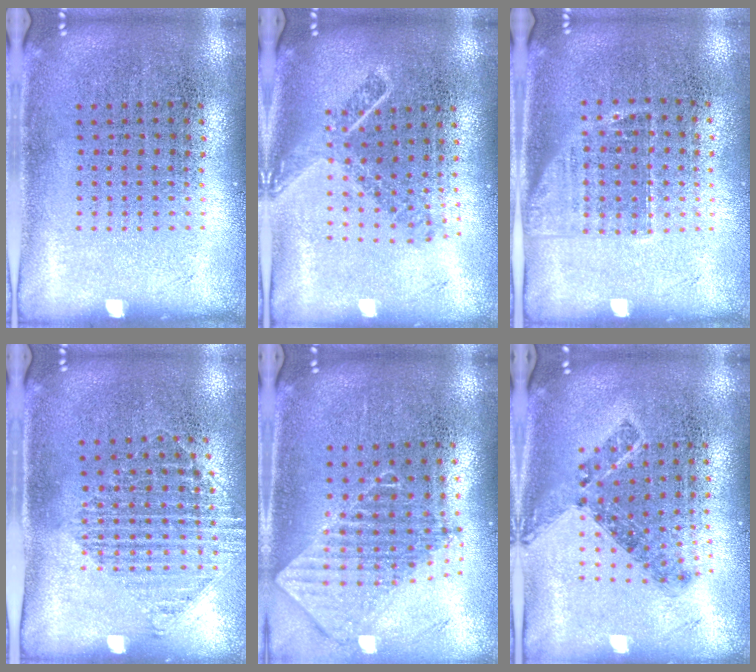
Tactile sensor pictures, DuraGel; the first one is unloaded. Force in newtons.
{"total": 1.8, "press": 1.3, "slide": 1.3}
{"total": 1.2, "press": 1.0, "slide": 0.8}
{"total": 1.4, "press": 1.2, "slide": 0.7}
{"total": 2.0, "press": 1.6, "slide": 1.2}
{"total": 0.8, "press": 0.8, "slide": 0.2}